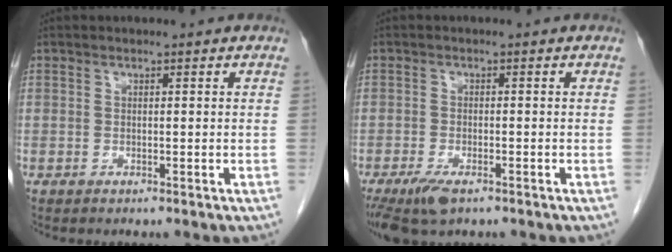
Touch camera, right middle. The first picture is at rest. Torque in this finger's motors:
{"motor_torque": [0.87, -0.49, 0.38, 0.10]}